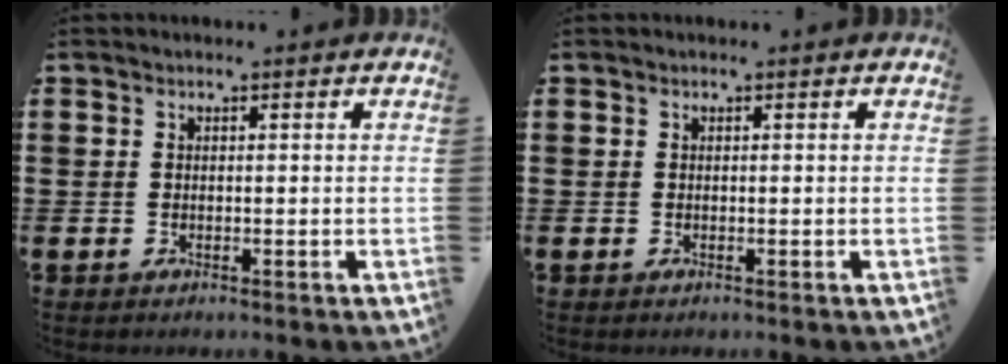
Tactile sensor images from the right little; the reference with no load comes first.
{"total": 0.0}